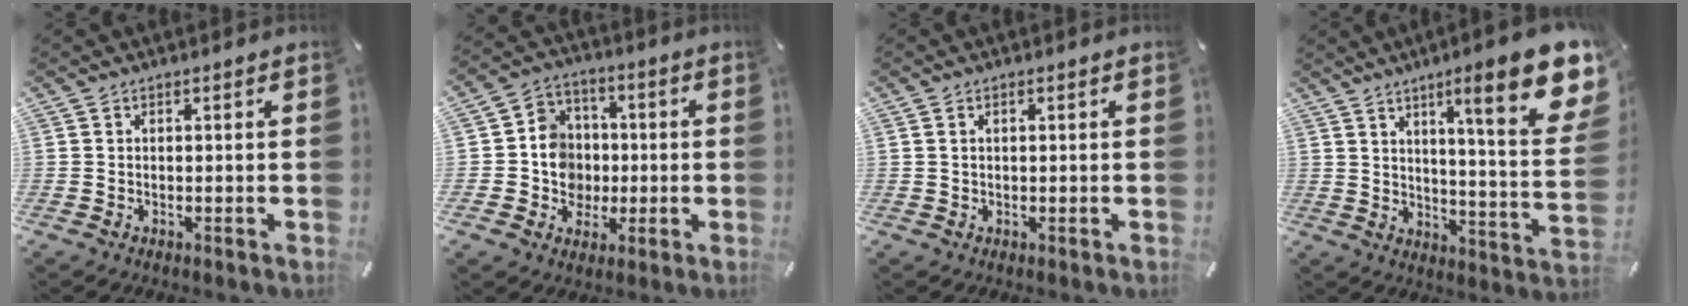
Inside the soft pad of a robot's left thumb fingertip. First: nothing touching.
{"total": 9.4, "force": [-1.2, 8.9, 2.4], "torque": [-0.048, 0.008, -0.018]}
{"total": 1.0, "force": [0.3, 0.6, 0.8], "torque": [-0.016, 0.004, 0.004]}
{"total": 19.5, "force": [10.1, 3.9, 16.2], "torque": [-0.231, -0.065, 0.147]}